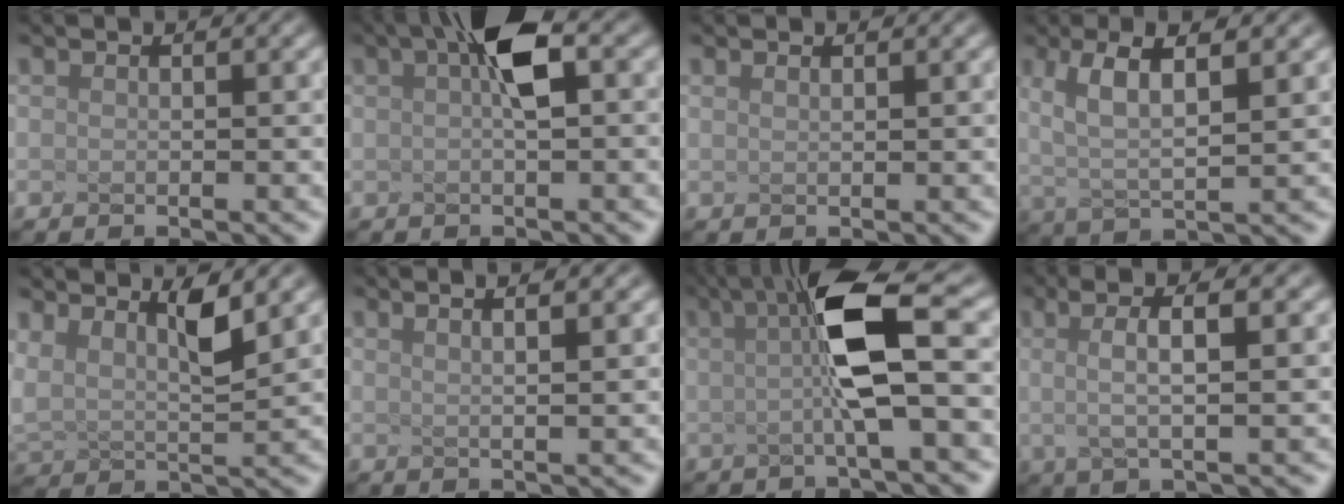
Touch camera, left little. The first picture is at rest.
{"total": 2.7, "force": [0.0, -0.3, 2.7], "torque": [-0.075, 0.006, 0.032]}
{"total": 0.9, "force": [0.6, 0.2, 0.6], "torque": [-0.004, 0.012, 0.001]}
{"total": 3.8, "force": [1.1, 0.4, 3.6], "torque": [-0.107, 0.001, 0.060]}
{"total": 2.3, "force": [1.5, -0.1, 1.7], "torque": [-0.071, -0.010, 0.067]}
{"total": 2.9, "force": [1.6, 0.4, 2.4], "torque": [-0.043, 0.022, 0.024]}
{"total": 6.0, "force": [-0.4, 0.0, 6.0], "torque": [-0.132, -0.001, 0.023]}
{"total": 3.9, "force": [0.1, 0.0, 3.9], "torque": [-0.096, 0.007, 0.033]}